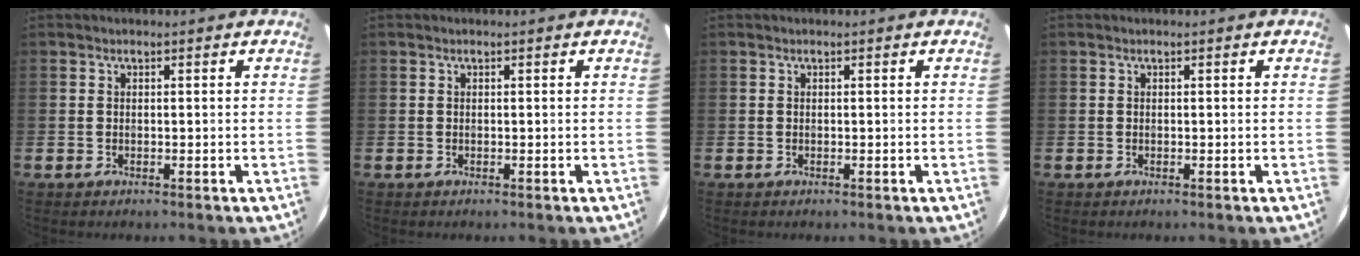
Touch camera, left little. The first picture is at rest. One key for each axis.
{"total": 0.0}
{"total": 0.0}
{"total": 0.0}